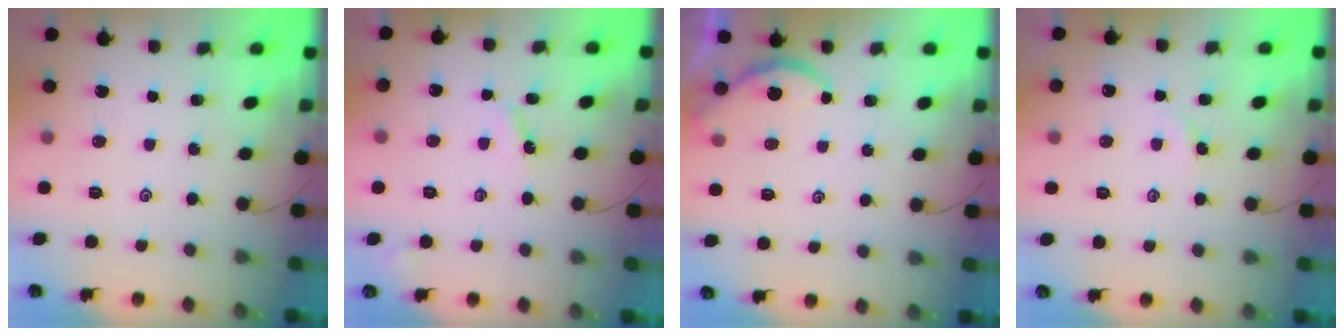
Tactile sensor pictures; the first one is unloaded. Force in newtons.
{"total": 3.6, "press": 3.6, "slide": 0.3}
{"total": 3.9, "press": 3.9, "slide": 0.3}
{"total": 1.7, "press": 1.6, "slide": 0.4}